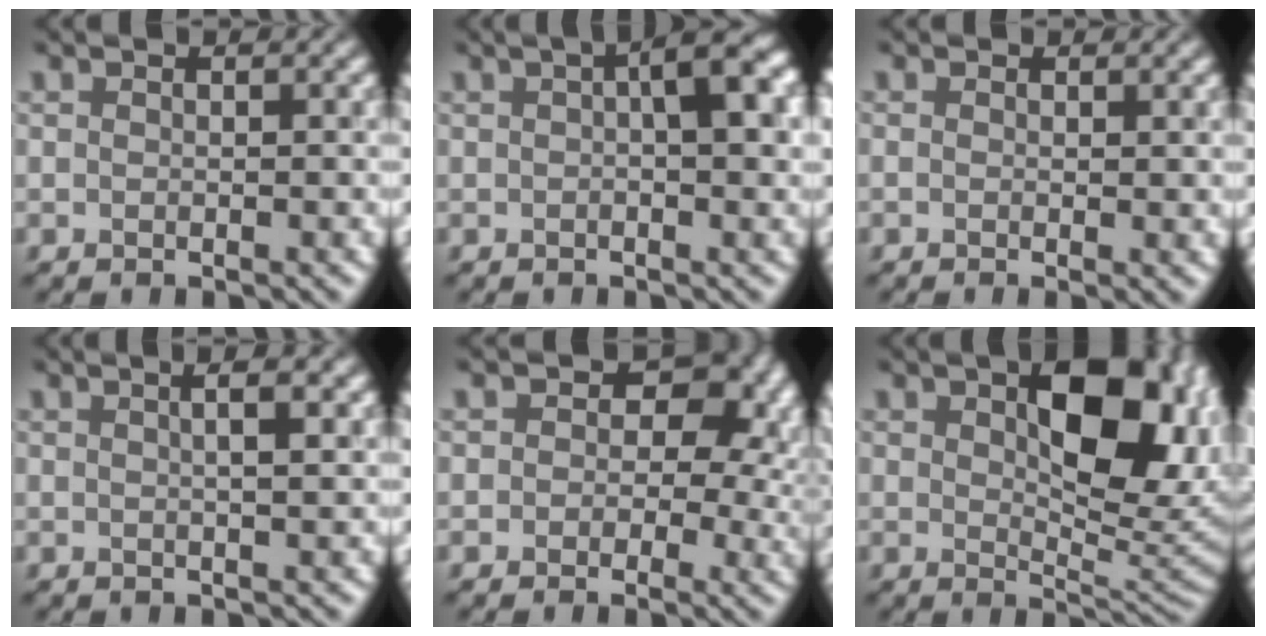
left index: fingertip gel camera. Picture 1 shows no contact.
{"total": 5.2, "force": [1.3, 1.3, 4.9], "torque": [-0.055, 0.015, 0.014]}
{"total": 1.1, "force": [-0.1, 0.3, 1.0], "torque": [-0.011, -0.006, -0.005]}
{"total": 3.3, "force": [1.0, 1.3, 2.8], "torque": [-0.008, 0.014, -0.010]}
{"total": 7.4, "force": [1.1, 5.3, 5.1], "torque": [-0.024, 0.009, 0.007]}
{"total": 11.2, "force": [3.0, 5.6, 9.3], "torque": [-0.119, -0.004, 0.052]}